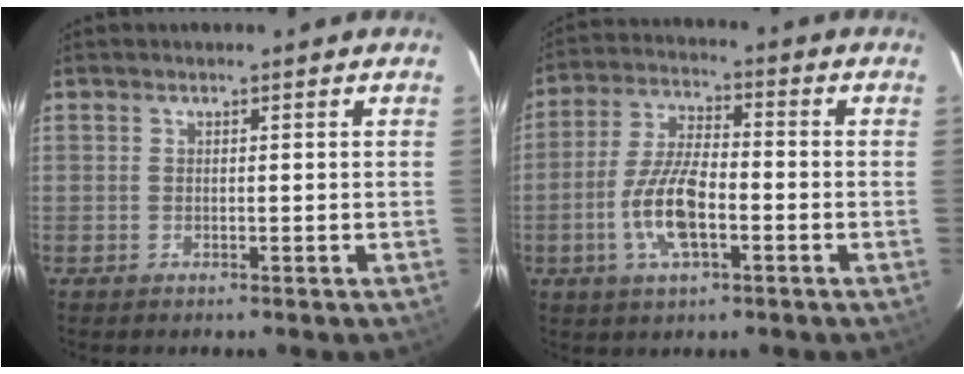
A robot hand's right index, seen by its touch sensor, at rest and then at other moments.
{"total": 10.6, "force": [-3.4, 3.9, 9.3], "torque": [-0.192, 0.002, -0.066]}